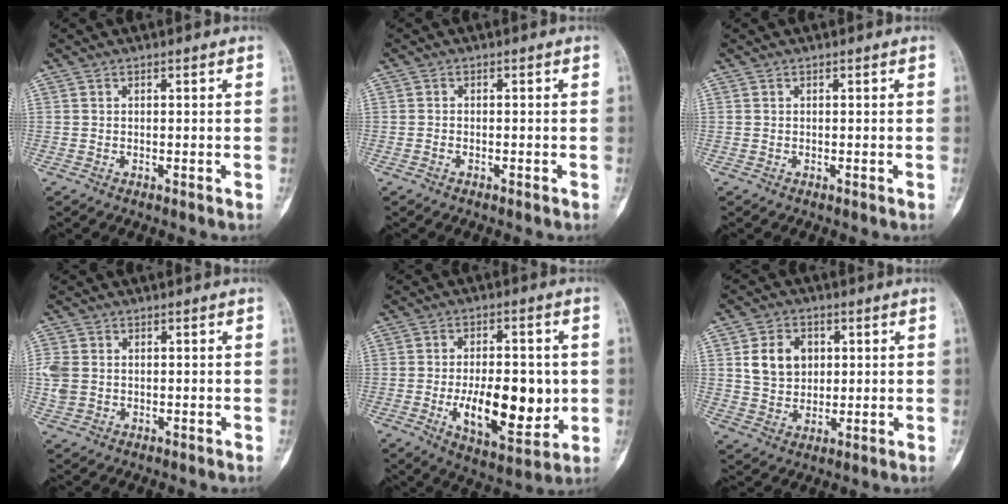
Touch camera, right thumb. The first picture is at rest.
{"total": 0.6, "force": [-0.4, 0.3, 0.3], "torque": [-0.005, 0.004, -0.009]}
{"total": 0.0}
{"total": 4.7, "force": [0.3, 3.7, 2.9], "torque": [-0.074, 0.005, 0.010]}
{"total": 16.2, "force": [-2.1, 7.7, 14.0], "torque": [-0.186, -0.013, -0.022]}
{"total": 8.8, "force": [2.2, 6.9, 5.0], "torque": [-0.060, -0.007, 0.042]}